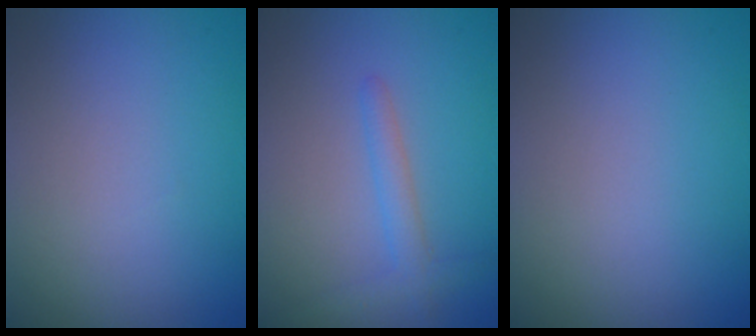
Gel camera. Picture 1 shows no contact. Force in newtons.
{"total": 2.0, "press": 1.9, "slide": 0.2}
{"total": 0.0}